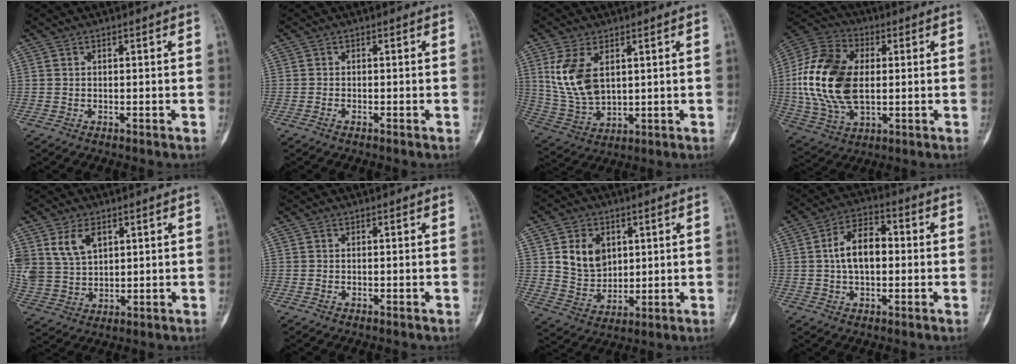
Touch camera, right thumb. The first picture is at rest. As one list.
[{"total": 0.6, "force": [-0.5, 0.1, 0.3], "torque": [-0.010, 0.003, -0.009]}, {"total": 11.3, "force": [3.4, 6.4, 8.6], "torque": [-0.172, -0.012, 0.081]}, {"total": 20.1, "force": [1.1, 12.6, 15.7], "torque": [-0.315, 0.003, 0.023]}, {"total": 8.6, "force": [4.0, 5.6, 5.2], "torque": [-0.091, -0.011, 0.090]}, {"total": 0.0}, {"total": 9.7, "force": [2.9, 7.5, 5.3], "torque": [-0.059, -0.019, 0.065]}, {"total": 9.5, "force": [0.4, 5.6, 7.7], "torque": [-0.125, 0.023, 0.002]}]